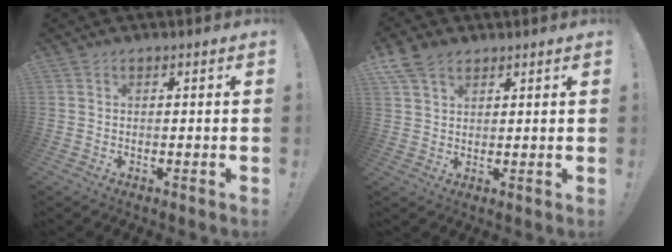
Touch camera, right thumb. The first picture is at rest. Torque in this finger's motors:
{"motor_torque": [0.05, 0.03, 0.27, 0.15, 0.01]}